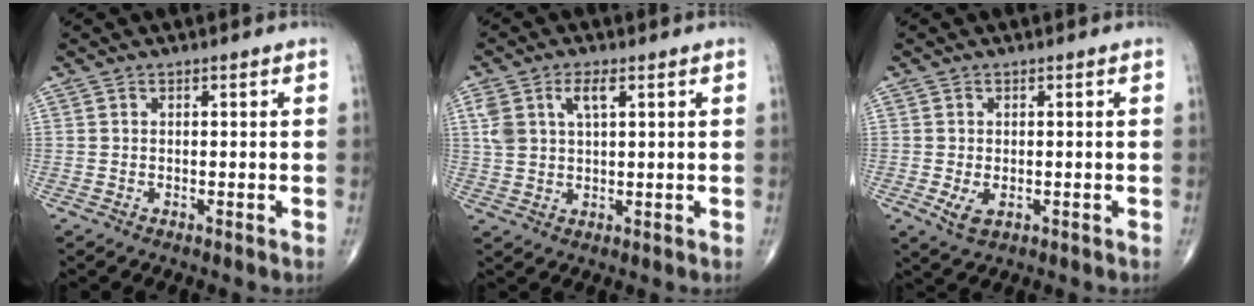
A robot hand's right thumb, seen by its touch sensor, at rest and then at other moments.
{"total": 6.1, "force": [2.5, 2.9, 4.8], "torque": [-0.101, 0.004, 0.052]}
{"total": 3.1, "force": [-0.7, 1.8, 2.4], "torque": [-0.045, -0.005, -0.006]}